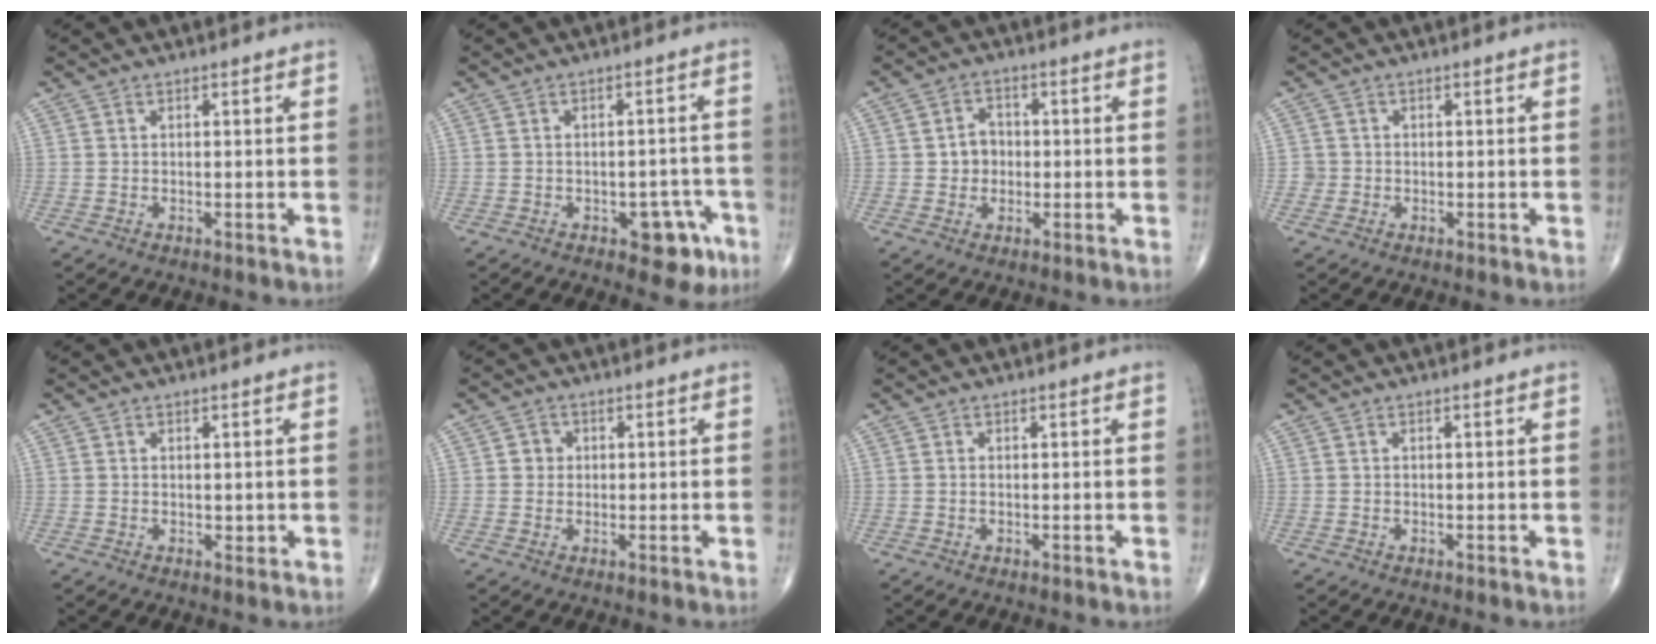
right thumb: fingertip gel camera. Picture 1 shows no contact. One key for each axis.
{"total": 6.9, "fx": -3.2, "fy": 3.7, "fz": 4.8, "tx": -0.030, "ty": 0.022, "tz": -0.034}
{"total": 4.4, "fx": -0.2, "fy": 3.9, "fz": 2.1, "tx": -0.011, "ty": 0.010, "tz": -0.008}
{"total": 1.4, "fx": -0.3, "fy": 1.4, "fz": -0.1, "tx": 0.012, "ty": 0.007, "tz": -0.008}
{"total": 0.8, "fx": 0.3, "fy": 0.6, "fz": 0.4, "tx": -0.002, "ty": -0.003, "tz": 0.005}
{"total": 2.3, "fx": 0.3, "fy": 2.2, "fz": 0.7, "tx": 0.004, "ty": 0.004, "tz": 0.001}
{"total": 0.0}
{"total": 0.0}